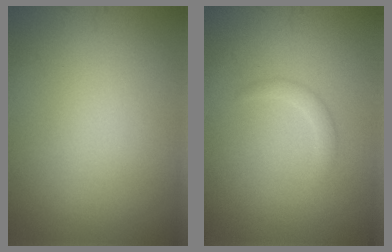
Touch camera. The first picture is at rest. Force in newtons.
{"total": 1.3, "press": 1.3, "slide": 0.1}